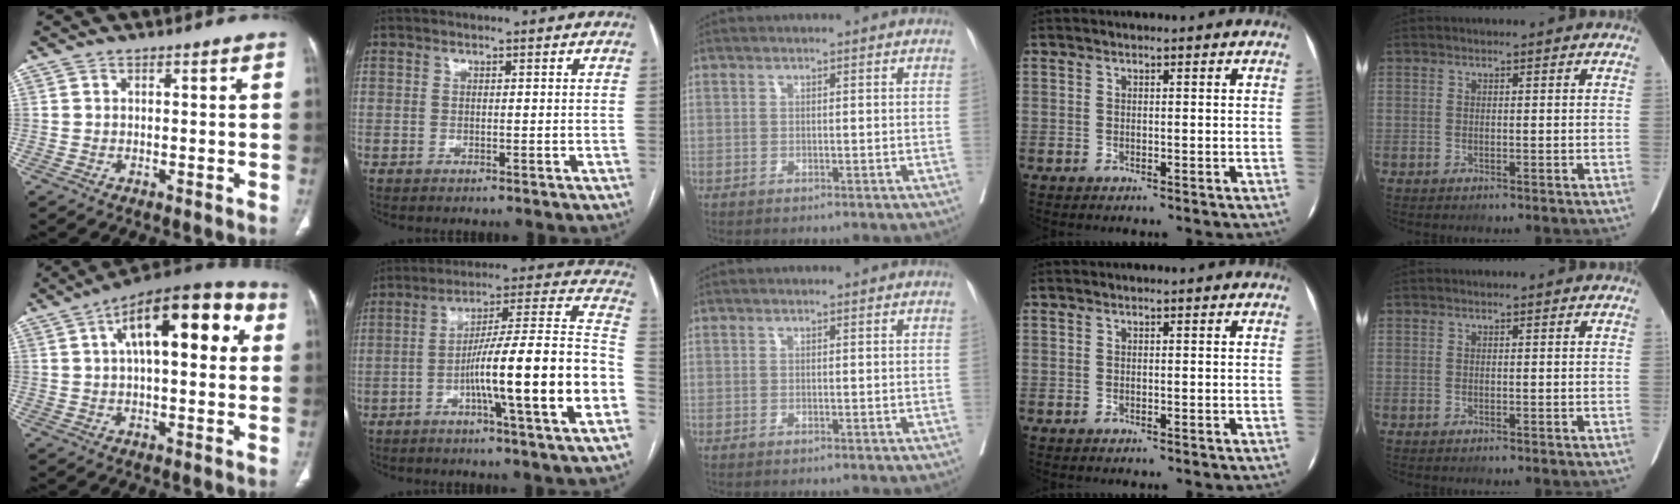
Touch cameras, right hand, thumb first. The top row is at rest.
{"thumb": {"total": 19.5, "force": [5.6, 8.2, 16.8], "torque": [-0.222, 0.028, 0.074]}, "index": {"total": 19.3, "force": [-6.0, -0.3, 18.3], "torque": [-0.252, 0.012, -0.095]}}